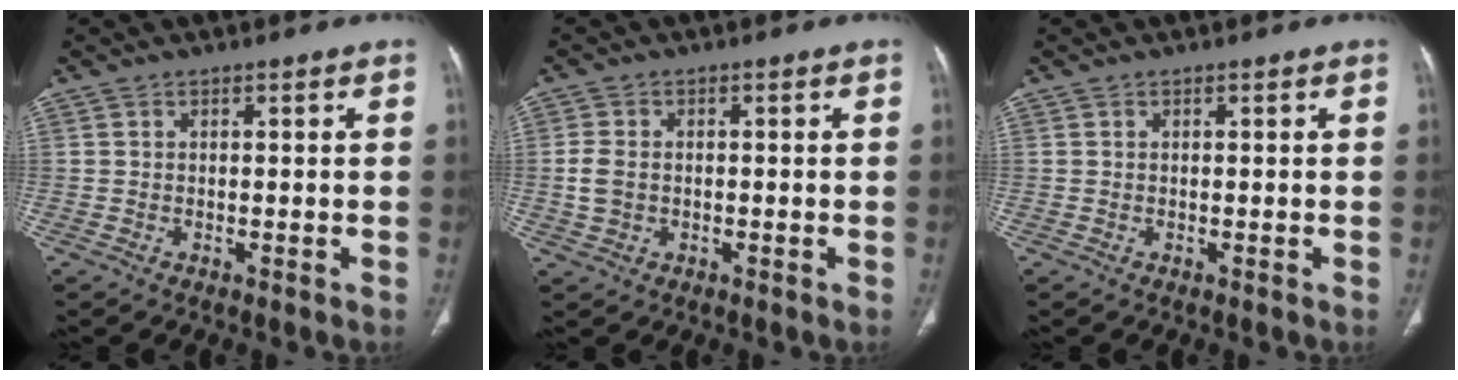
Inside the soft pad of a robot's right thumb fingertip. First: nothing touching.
{"total": 3.8, "force": [-0.3, 2.9, 2.4], "torque": [-0.056, 0.006, -0.005]}
{"total": 0.0}